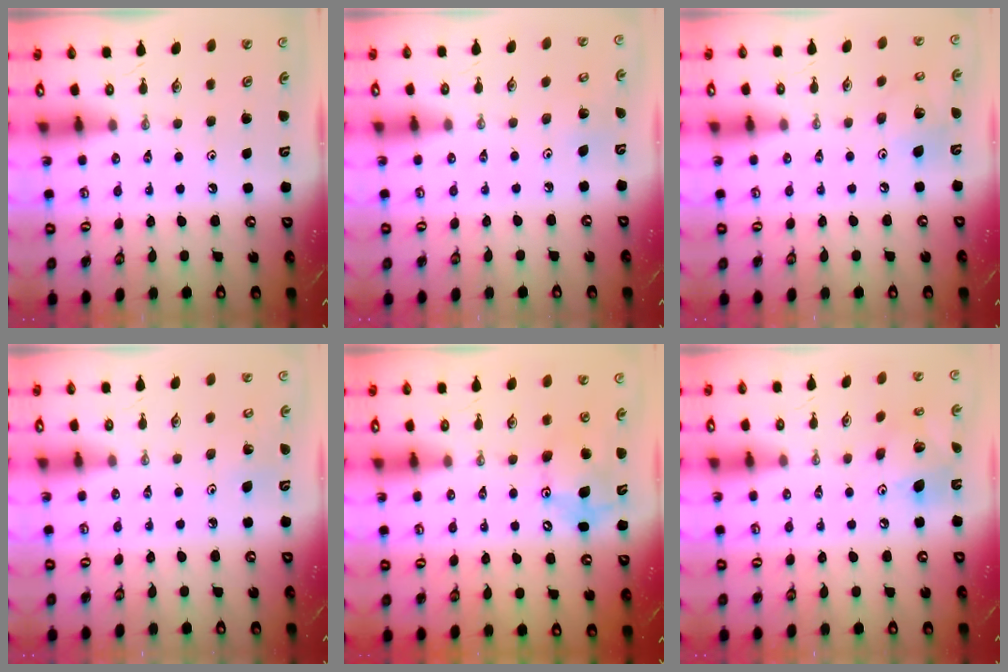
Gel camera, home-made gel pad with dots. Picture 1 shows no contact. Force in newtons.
{"total": 3.5, "press": 3.5, "slide": 0.2}
{"total": 10.6, "press": 10.4, "slide": 1.9}
{"total": 4.4, "press": 4.1, "slide": 1.4}
{"total": 11.6, "press": 11.2, "slide": 2.9}
{"total": 12.2, "press": 12.1, "slide": 1.3}